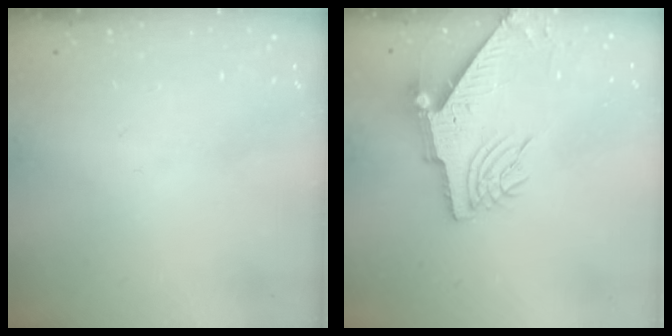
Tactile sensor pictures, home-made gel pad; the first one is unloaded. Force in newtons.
{"total": 9.5, "press": 9.4, "slide": 1.3}